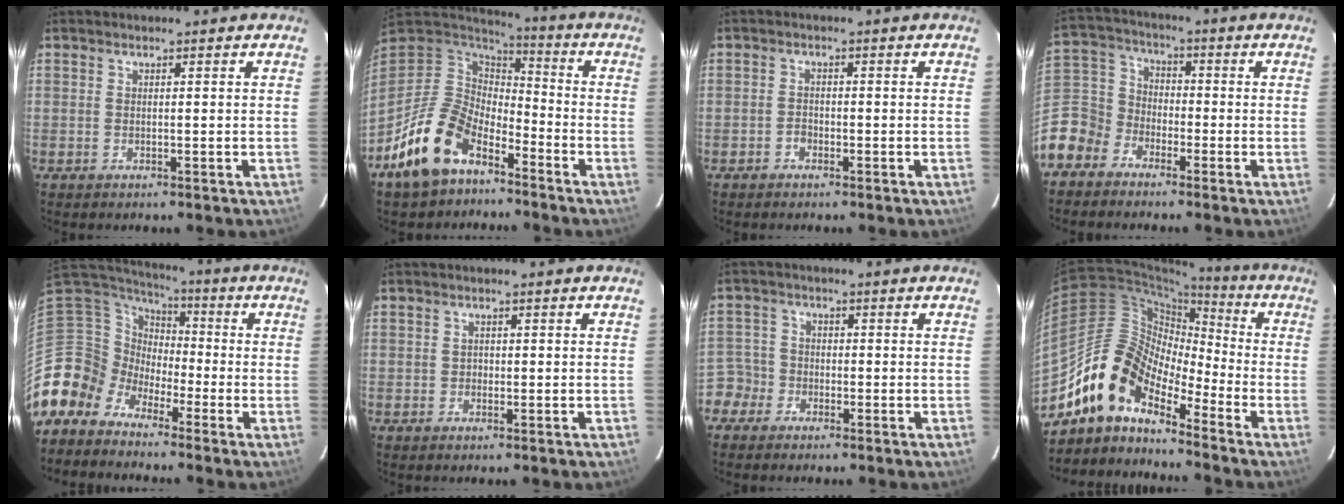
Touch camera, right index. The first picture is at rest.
{"total": 15.6, "force": [-9.6, 8.8, 8.6], "torque": [-0.193, 0.001, -0.170]}
{"total": 1.5, "force": [-1.1, 1.0, 0.4], "torque": [-0.006, 0.004, -0.019]}
{"total": 9.8, "force": [-6.0, 7.6, 1.4], "torque": [-0.053, 0.042, -0.135]}
{"total": 7.7, "force": [-5.1, 5.8, -0.6], "torque": [-0.004, 0.049, -0.133]}
{"total": 0.9, "force": [-0.3, 0.8, 0.1], "torque": [0.002, 0.002, -0.004]}
{"total": 3.9, "force": [-2.3, 3.2, -0.3], "torque": [0.013, 0.020, -0.051]}
{"total": 12.2, "force": [-9.6, 5.2, 5.5], "torque": [-0.093, 0.028, -0.198]}